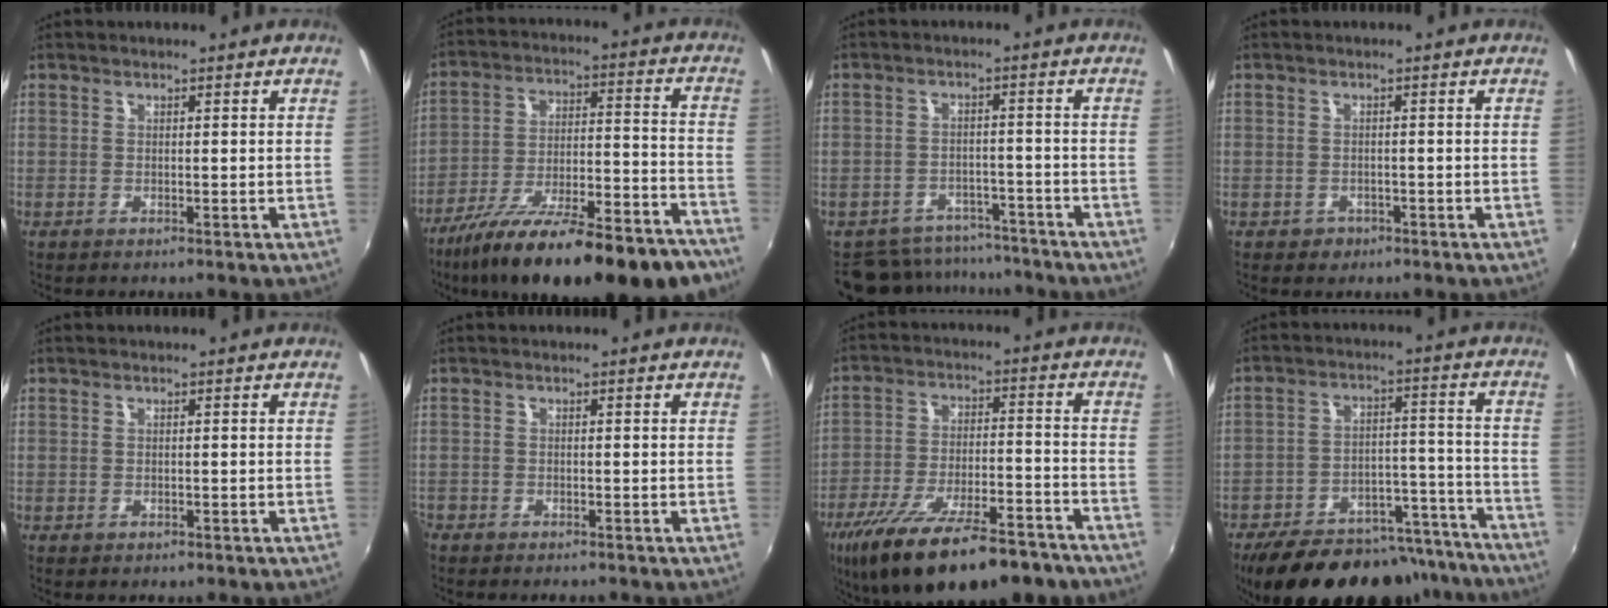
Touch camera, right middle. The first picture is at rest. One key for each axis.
{"total": 28.2, "fx": -21.4, "fy": 7.2, "fz": 17.0, "tx": -0.273, "ty": -0.050, "tz": -0.312}
{"total": 10.6, "fx": -9.4, "fy": 4.7, "fz": 1.8, "tx": -0.048, "ty": 0.012, "tz": -0.126}
{"total": 2.3, "fx": -1.1, "fy": 1.9, "fz": 0.5, "tx": -0.014, "ty": -0.003, "tz": -0.014}
{"total": 0.9, "fx": -0.5, "fy": 0.7, "fz": 0.3, "tx": -0.005, "ty": -0.005, "tz": -0.007}
{"total": 2.5, "fx": -2.2, "fy": 1.2, "fz": 0.5, "tx": -0.024, "ty": -0.007, "tz": -0.041}
{"total": 23.8, "fx": -17.7, "fy": 7.6, "fz": 14.0, "tx": -0.258, "ty": -0.042, "tz": -0.262}
{"total": 27.0, "fx": -22.6, "fy": 10.1, "fz": 10.8, "tx": -0.193, "ty": 0.026, "tz": -0.290}